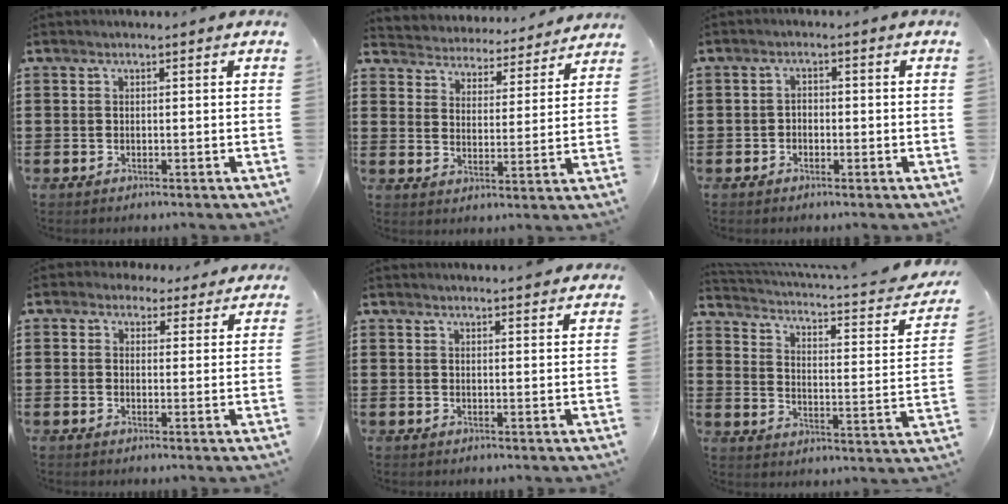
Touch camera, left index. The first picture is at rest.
{"total": 4.2, "force": [4.2, 0.0, -0.7], "torque": [-0.015, -0.042, 0.068]}
{"total": 1.2, "force": [-1.0, 0.7, 0.2], "torque": [-0.007, 0.004, -0.022]}
{"total": 3.2, "force": [2.7, 1.5, 0.6], "torque": [-0.014, -0.004, 0.049]}
{"total": 2.4, "force": [2.4, -0.3, 0.2], "torque": [-0.011, -0.008, 0.046]}
{"total": 2.8, "force": [1.5, 0.4, 2.3], "torque": [-0.051, -0.028, 0.014]}